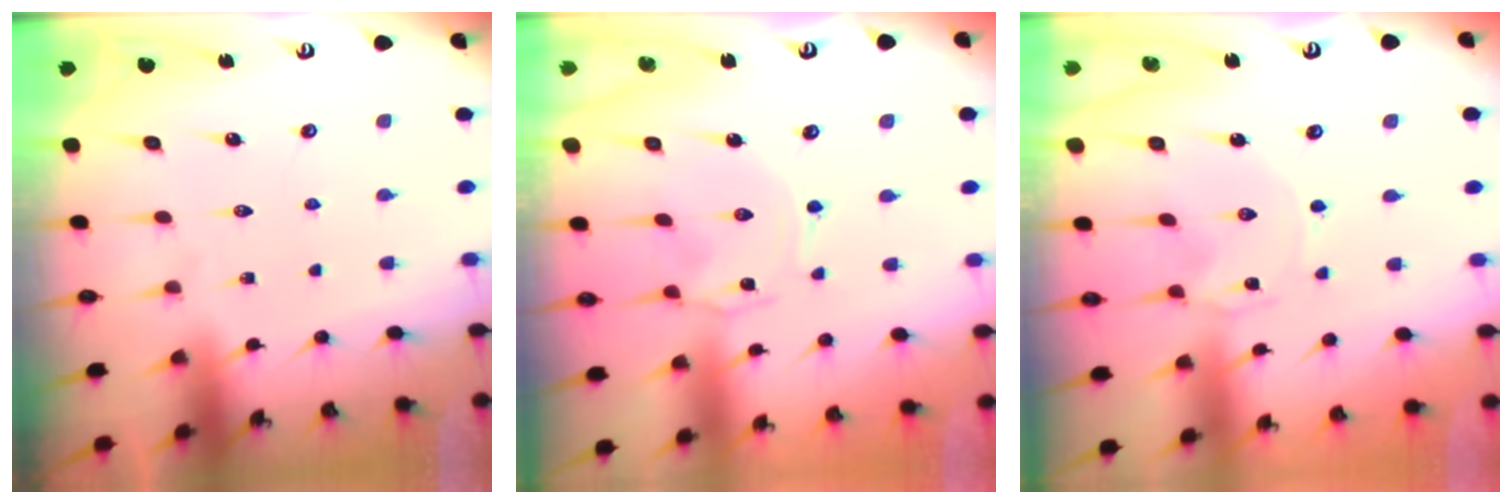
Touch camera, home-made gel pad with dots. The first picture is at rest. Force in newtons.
{"total": 1.0, "press": 0.9, "slide": 0.2}
{"total": 0.0}